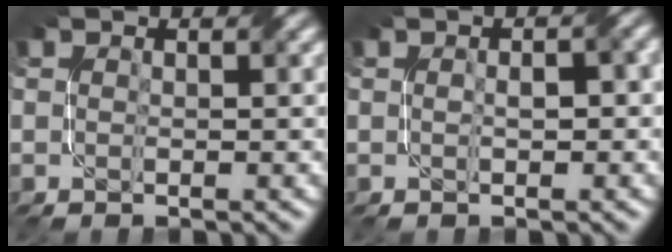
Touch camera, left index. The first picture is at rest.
{"total": 2.0, "force": [0.2, 0.9, 1.8], "torque": [-0.025, -0.002, 0.004]}